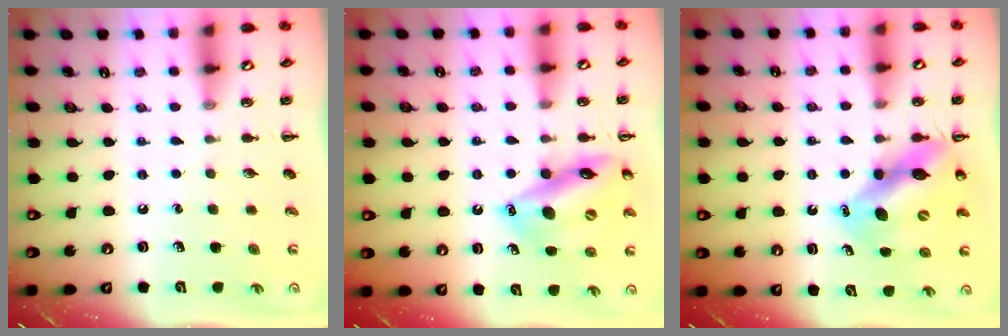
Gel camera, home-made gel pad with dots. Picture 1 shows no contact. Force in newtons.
{"total": 16.0, "press": 15.4, "slide": 4.0}
{"total": 11.7, "press": 11.2, "slide": 3.1}